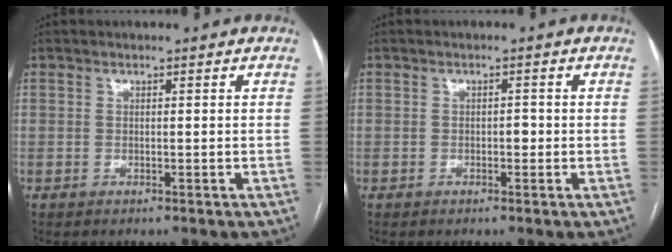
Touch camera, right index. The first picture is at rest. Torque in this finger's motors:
{"motor_torque": [0.17, 0.10, 0.05, 0.02]}